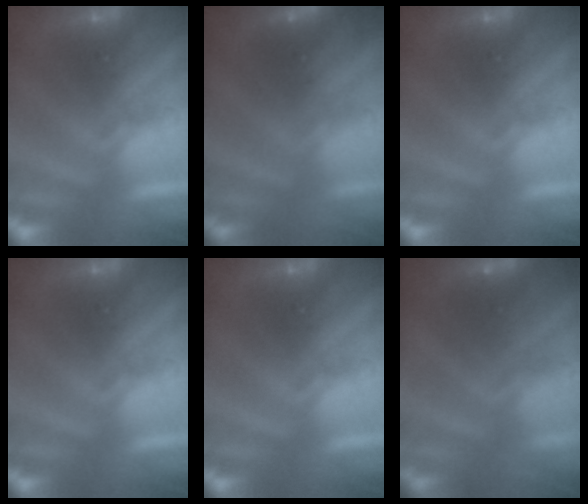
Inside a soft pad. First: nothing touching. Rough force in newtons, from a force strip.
{"total": 1.6}
{"total": 0.0}
{"total": 0.0}
{"total": 0.0}
{"total": 2.8}